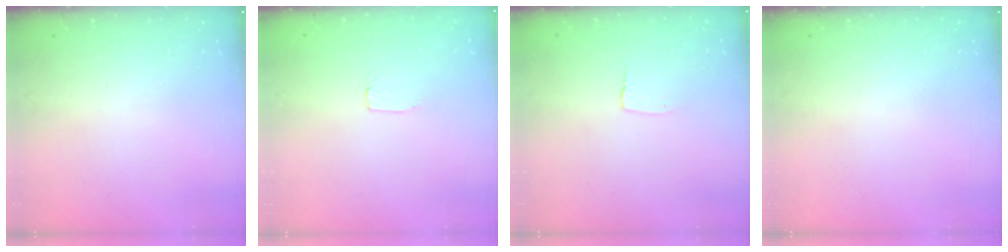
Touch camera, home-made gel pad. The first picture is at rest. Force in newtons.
{"total": 2.0, "press": 2.0, "slide": 0.0}
{"total": 2.7, "press": 2.7, "slide": 0.2}
{"total": 0.0}